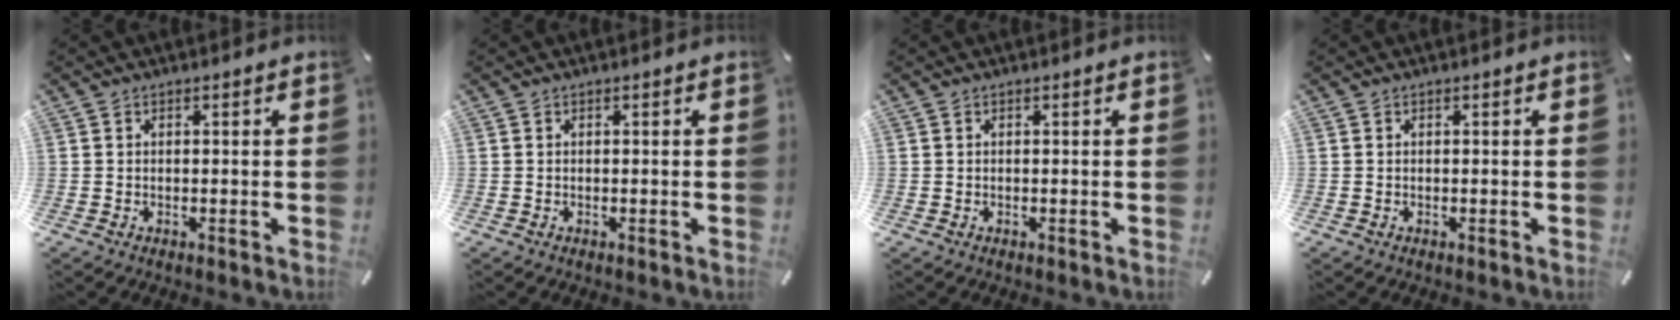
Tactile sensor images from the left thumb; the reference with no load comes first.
{"total": 0.0}
{"total": 0.0}
{"total": 0.0}